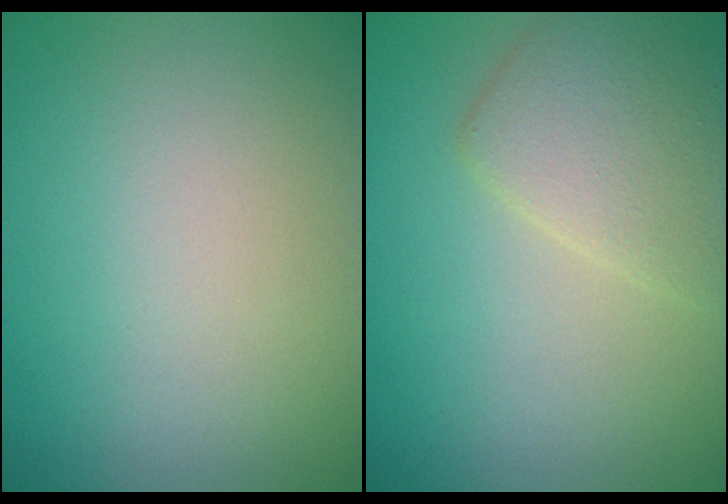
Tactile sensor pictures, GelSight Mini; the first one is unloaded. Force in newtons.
{"total": 3.7, "press": 3.7, "slide": 0.2}